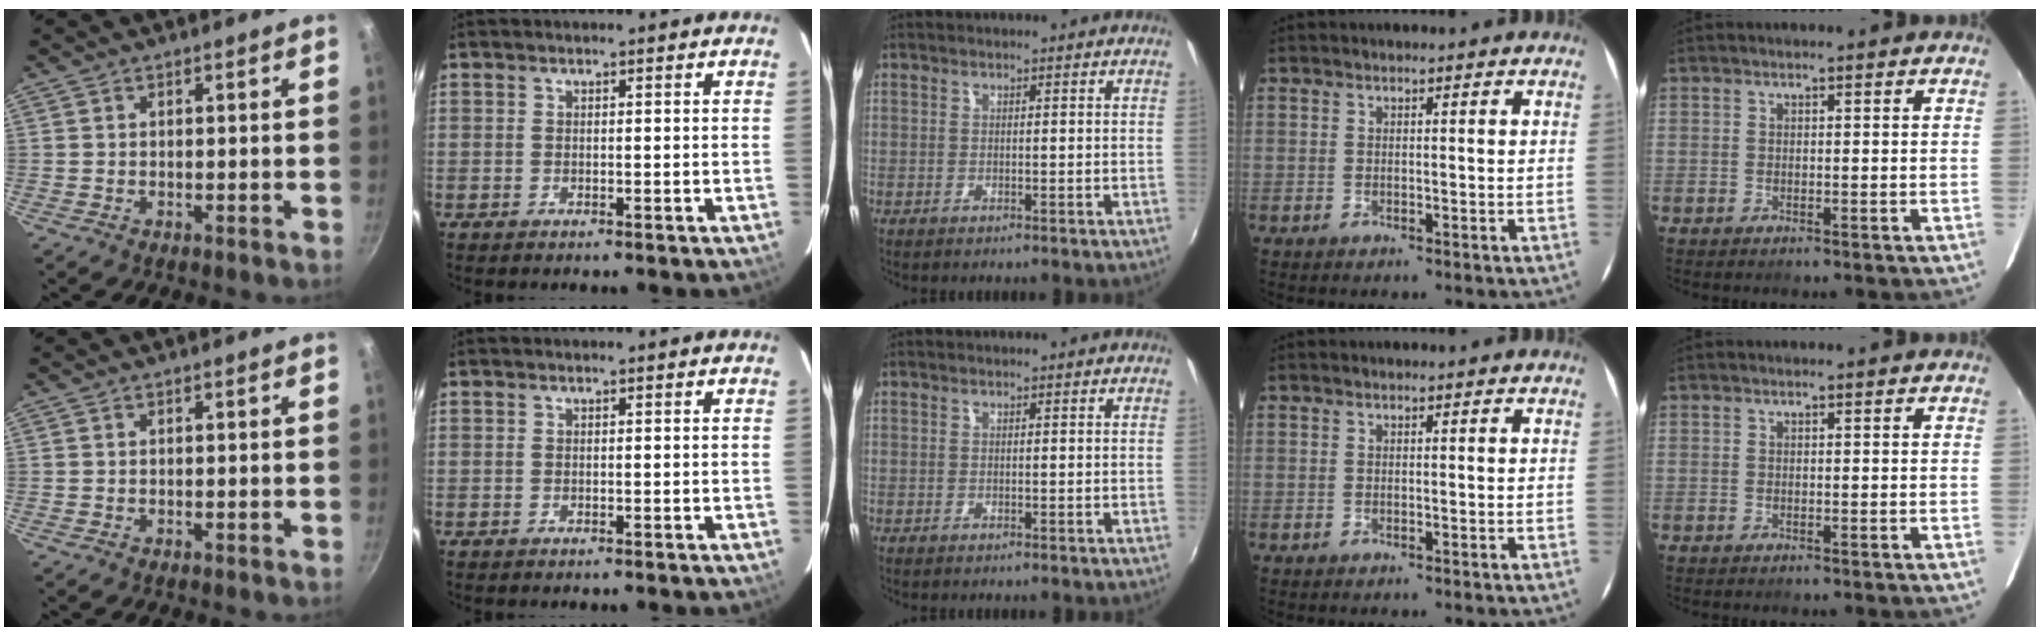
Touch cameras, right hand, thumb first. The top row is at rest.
{}